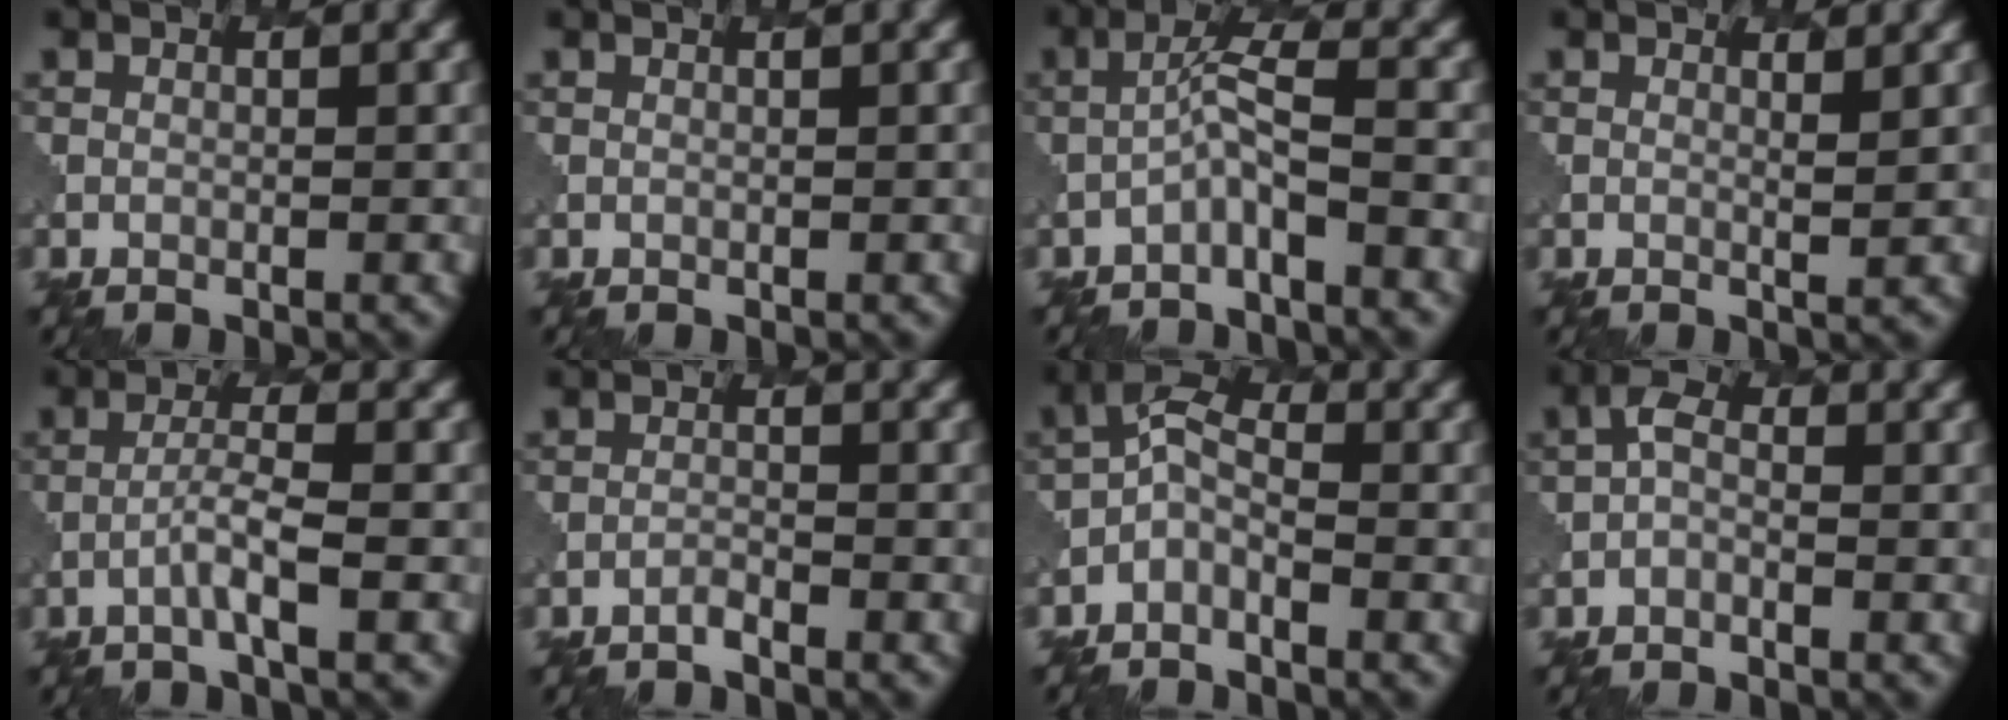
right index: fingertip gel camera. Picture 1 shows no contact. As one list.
[{"total": 0.9, "force": [0.2, 0.1, 0.8], "torque": [-0.008, 0.000, 0.004]}, {"total": 2.6, "force": [-1.3, 0.2, 2.3], "torque": [-0.044, 0.014, -0.029]}, {"total": 1.4, "force": [0.8, 0.4, 1.1], "torque": [-0.012, -0.001, 0.010]}, {"total": 2.5, "force": [-0.9, 0.1, 2.3], "torque": [-0.041, 0.013, -0.023]}, {"total": 0.7, "force": [-0.7, 0.1, 0.0], "torque": [0.002, 0.002, -0.014]}, {"total": 2.2, "force": [-1.4, 1.1, 1.3], "torque": [-0.027, 0.008, -0.033]}, {"total": 1.2, "force": [-0.5, 0.8, 0.8], "torque": [-0.018, 0.002, -0.013]}]